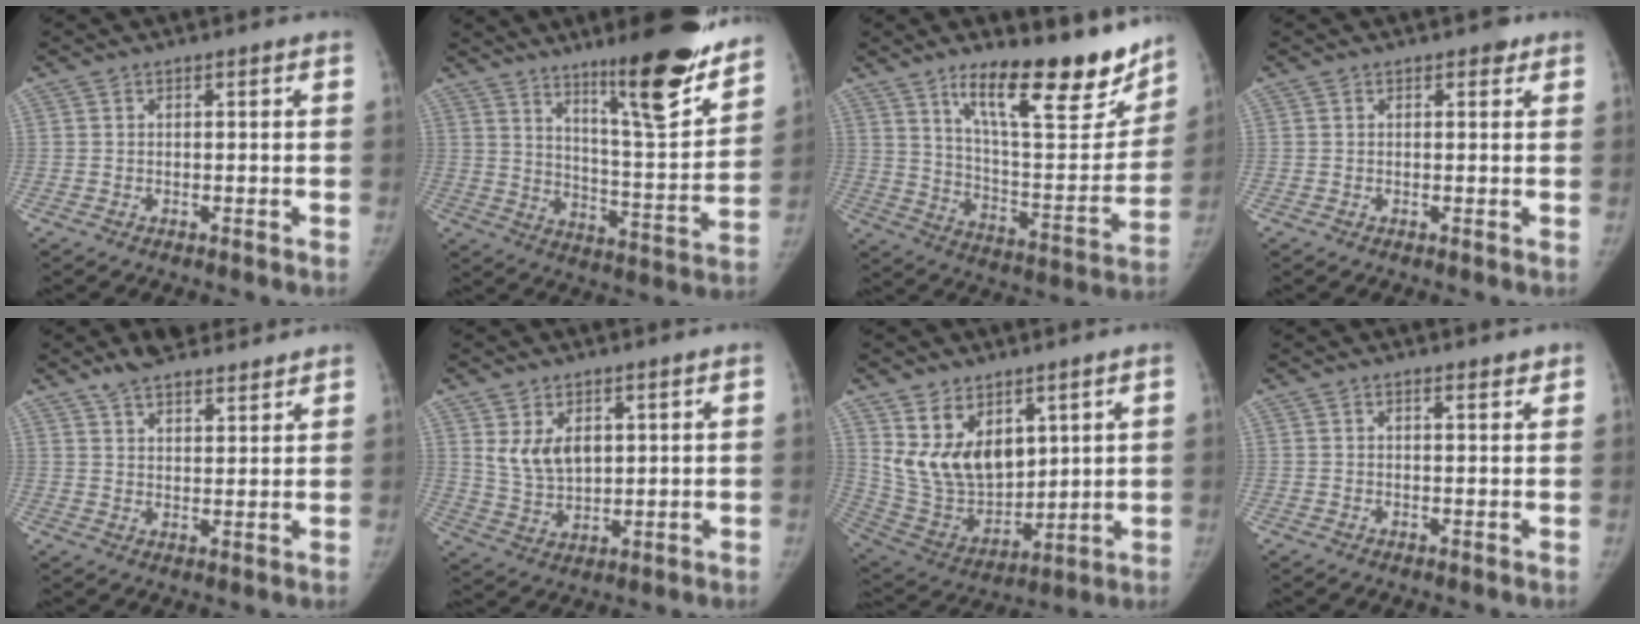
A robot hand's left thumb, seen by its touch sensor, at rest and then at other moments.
{"total": 19.0, "force": [13.7, 2.8, 12.9], "torque": [-0.150, -0.094, 0.216]}
{"total": 23.6, "force": [16.4, 7.1, 15.4], "torque": [-0.177, -0.098, 0.259]}
{"total": 1.3, "force": [0.8, 0.8, 0.6], "torque": [0.002, -0.003, 0.006]}
{"total": 9.8, "force": [7.7, 3.6, 4.8], "torque": [-0.054, -0.024, 0.129]}
{"total": 7.5, "force": [2.9, 4.6, 5.2], "torque": [-0.078, -0.019, 0.068]}
{"total": 15.3, "force": [7.0, 9.6, 9.6], "torque": [-0.138, -0.039, 0.163]}
{"total": 1.7, "force": [1.4, 0.5, 1.0], "torque": [-0.010, -0.007, 0.019]}